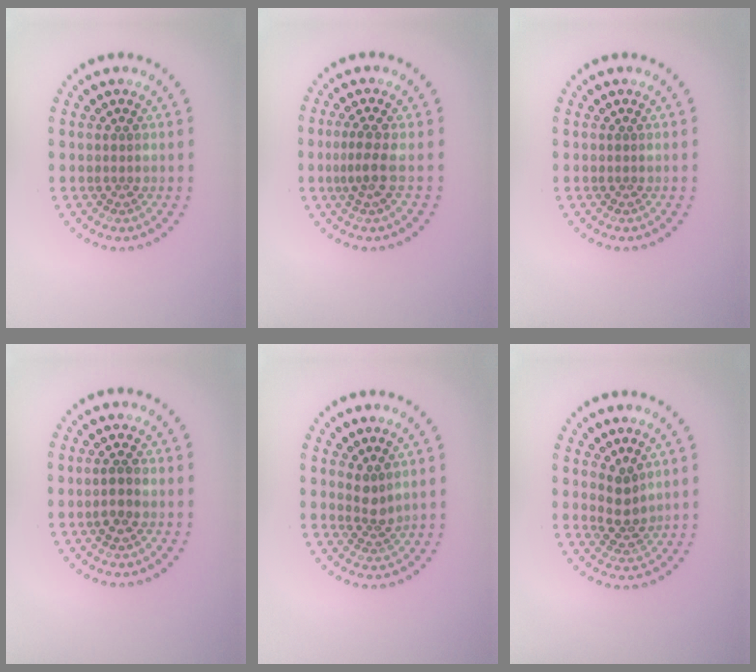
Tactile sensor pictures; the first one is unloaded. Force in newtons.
{"total": 2.3, "press": 1.5, "slide": 1.7}
{"total": 0.0}
{"total": 1.6, "press": 1.4, "slide": 0.8}
{"total": 1.7, "press": 1.4, "slide": 1.0}
{"total": 2.3, "press": 2.0, "slide": 1.1}